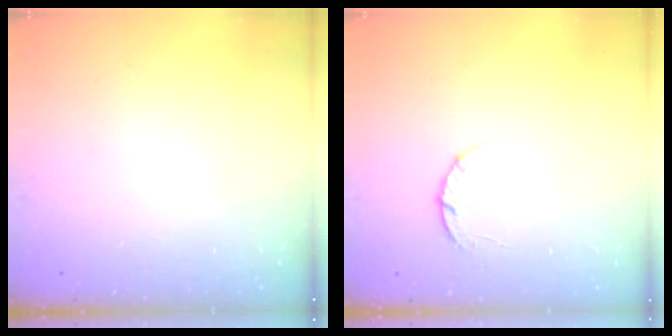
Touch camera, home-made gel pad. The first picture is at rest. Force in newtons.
{"total": 3.6, "press": 3.5, "slide": 0.5}